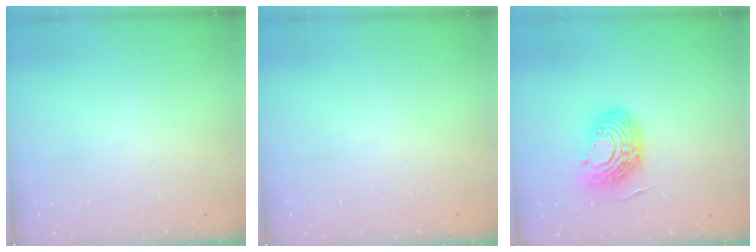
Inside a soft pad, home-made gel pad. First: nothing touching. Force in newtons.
{"total": 0.0}
{"total": 13.3, "press": 13.1, "slide": 2.1}